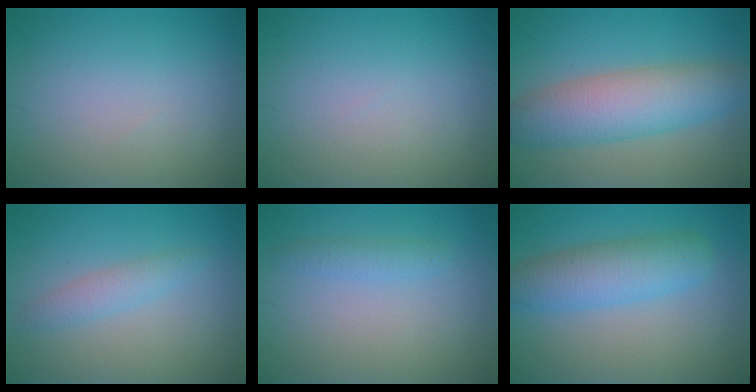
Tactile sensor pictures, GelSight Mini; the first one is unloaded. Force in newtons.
{"total": 0.0}
{"total": 6.9, "press": 6.9, "slide": 0.3}
{"total": 1.8, "press": 1.8, "slide": 0.1}
{"total": 1.3, "press": 1.3, "slide": 0.0}
{"total": 6.0, "press": 6.0, "slide": 0.1}